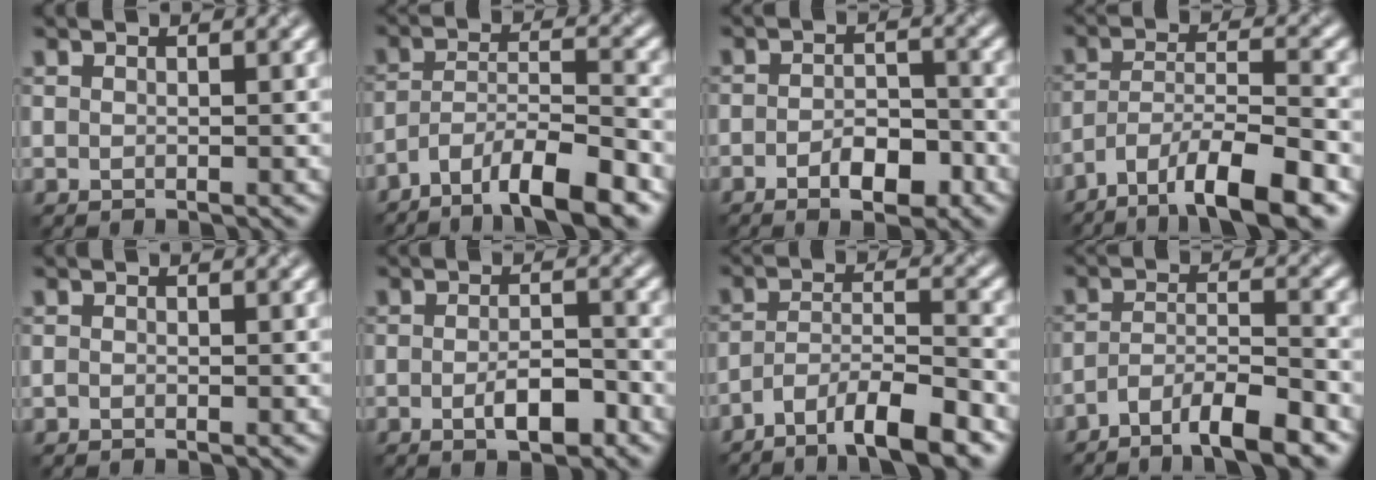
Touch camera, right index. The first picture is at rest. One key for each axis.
{"total": 9.0, "fx": -6.6, "fy": 2.3, "fz": 5.7, "tx": -0.092, "ty": 0.004, "tz": -0.117}
{"total": 4.2, "fx": -2.1, "fy": 1.7, "fz": 3.3, "tx": -0.051, "ty": -0.001, "tz": -0.032}
{"total": 10.2, "fx": -7.2, "fy": 2.7, "fz": 6.6, "tx": -0.109, "ty": 0.003, "tz": -0.127}
{"total": 0.0}
{"total": 3.5, "fx": -1.5, "fy": 1.1, "fz": 3.0, "tx": -0.052, "ty": -0.002, "tz": -0.024}
{"total": 8.0, "fx": -5.9, "fy": 1.8, "fz": 5.1, "tx": -0.079, "ty": 0.004, "tz": -0.103}
{"total": 6.6, "fx": -4.9, "fy": 1.3, "fz": 4.2, "tx": -0.066, "ty": -0.001, "tz": -0.086}